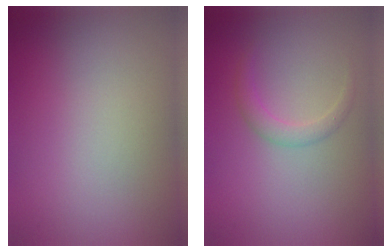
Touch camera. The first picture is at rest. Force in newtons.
{"total": 1.5, "press": 1.5, "slide": 0.1}